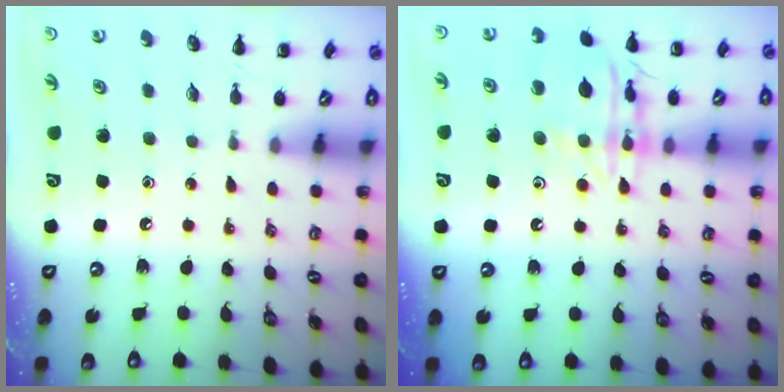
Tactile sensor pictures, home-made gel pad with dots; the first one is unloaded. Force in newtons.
{"total": 13.6, "press": 13.5, "slide": 1.2}